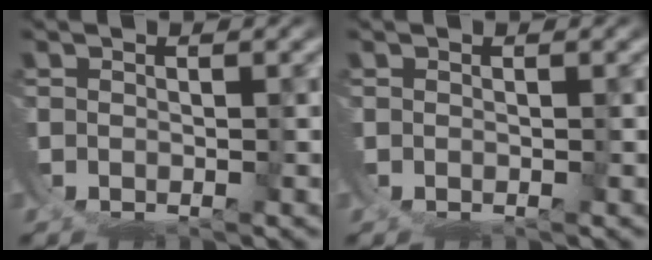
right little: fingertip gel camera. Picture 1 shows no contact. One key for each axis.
{"total": 0.0}